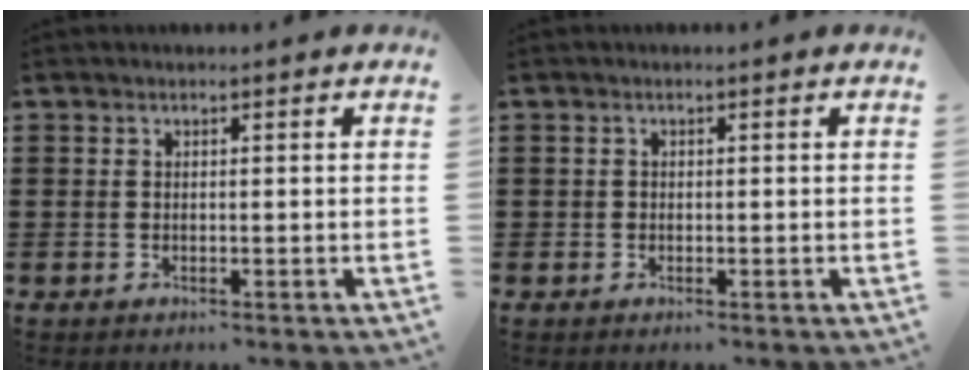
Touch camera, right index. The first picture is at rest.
{"total": 0.0}